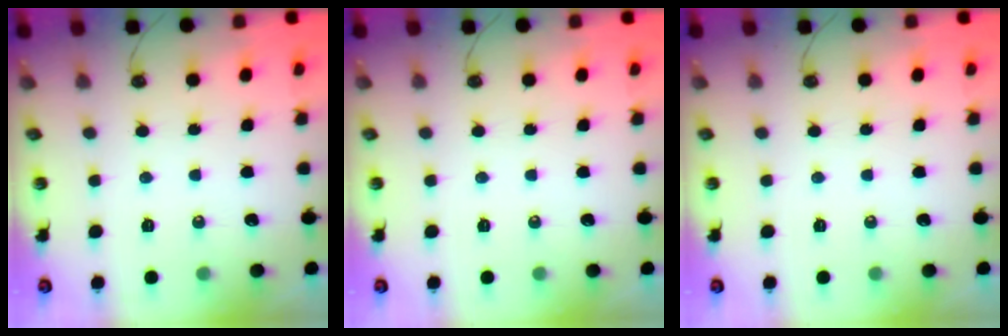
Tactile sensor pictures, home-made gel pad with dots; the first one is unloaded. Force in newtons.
{"total": 0.0}
{"total": 0.0}